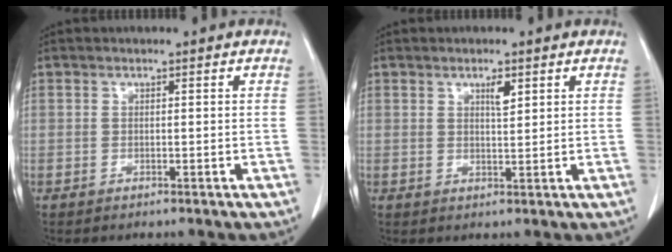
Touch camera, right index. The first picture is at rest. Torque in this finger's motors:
{"motor_torque": [0.01, 0.00, 0.01, 0.01]}